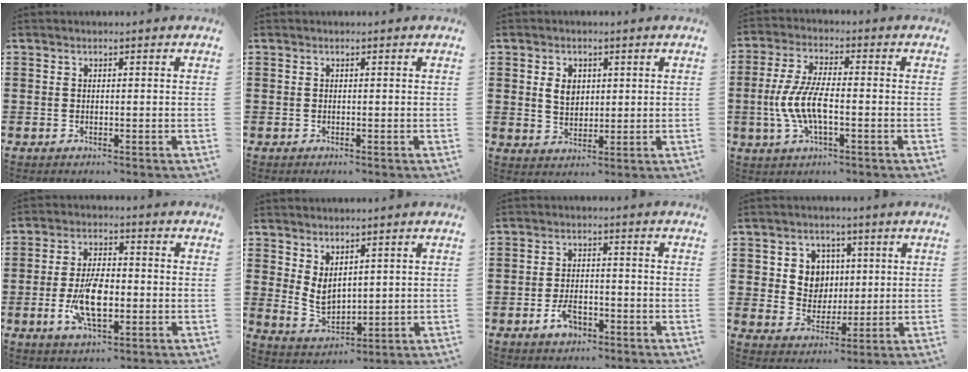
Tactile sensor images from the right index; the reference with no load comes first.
{"total": 0.0}
{"total": 3.9, "force": [0.9, 2.8, 2.5], "torque": [-0.057, 0.010, 0.016]}
{"total": 7.5, "force": [-1.9, 2.6, 6.7], "torque": [-0.157, -0.010, -0.043]}
{"total": 9.0, "force": [-1.9, 4.0, 7.8], "torque": [-0.172, -0.005, -0.037]}
{"total": 4.1, "force": [2.4, 2.4, 2.3], "torque": [-0.053, -0.004, 0.046]}
{"total": 3.8, "force": [-2.2, 1.9, 2.4], "torque": [-0.050, 0.002, -0.043]}
{"total": 6.0, "force": [1.5, 5.4, 1.9], "torque": [-0.047, 0.013, 0.024]}